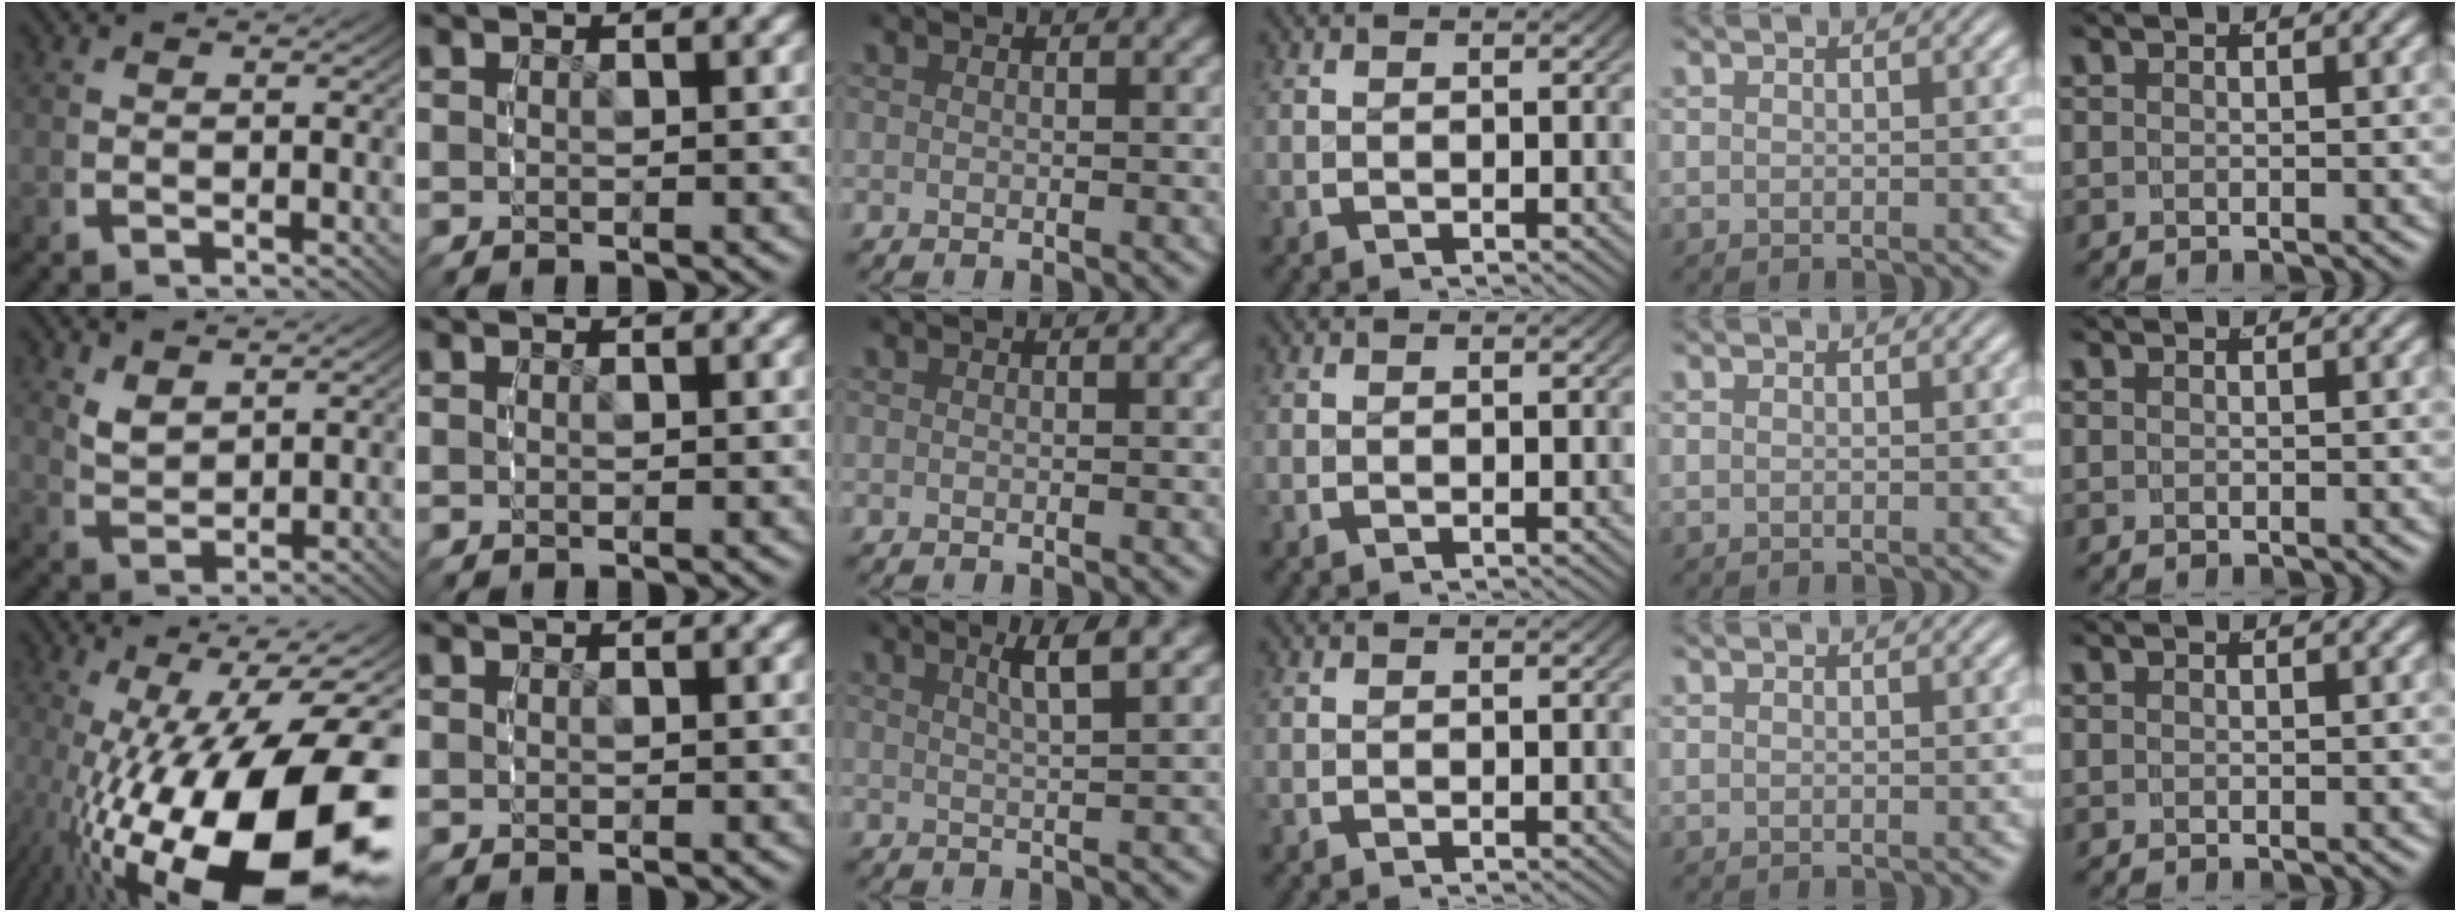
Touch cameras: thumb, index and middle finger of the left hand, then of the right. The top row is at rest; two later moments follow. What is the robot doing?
{"motion": "grasp_and_lifting", "object": "dispenser bottle"}